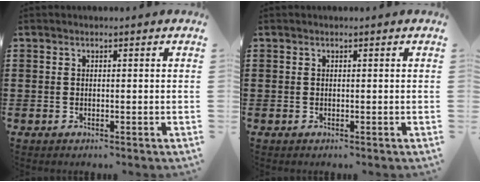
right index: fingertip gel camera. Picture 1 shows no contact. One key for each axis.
{"total": 0.0}